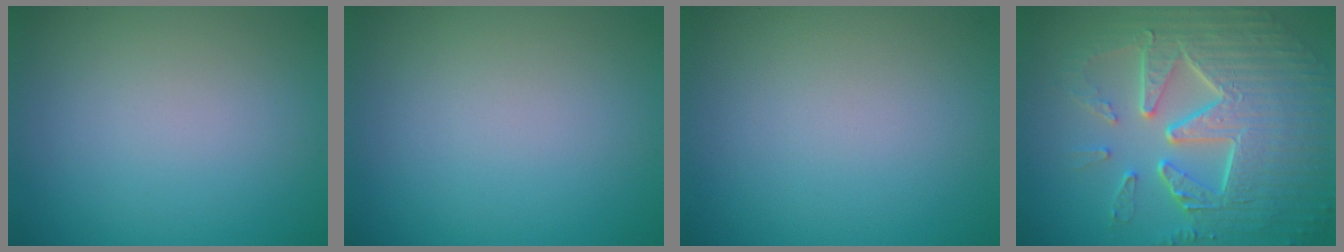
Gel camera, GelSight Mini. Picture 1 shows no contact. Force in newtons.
{"total": 0.0}
{"total": 0.0}
{"total": 9.5, "press": 6.4, "slide": 7.1}